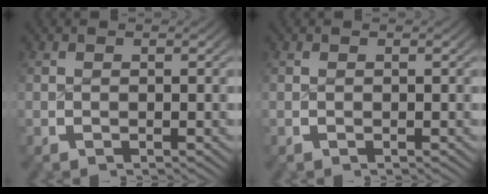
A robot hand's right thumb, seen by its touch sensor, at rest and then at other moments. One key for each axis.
{"total": 0.0}